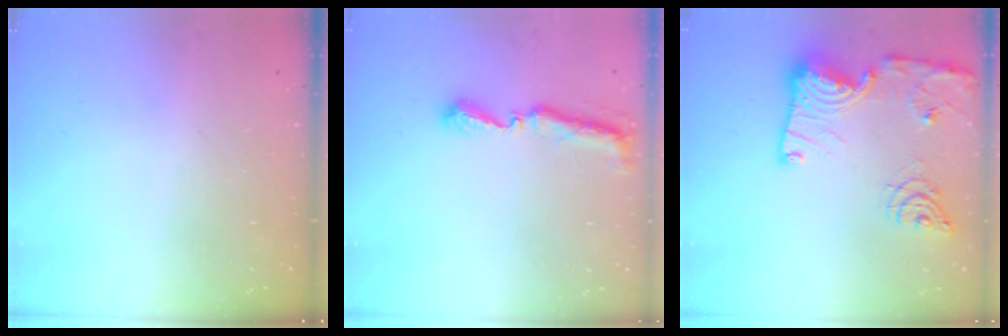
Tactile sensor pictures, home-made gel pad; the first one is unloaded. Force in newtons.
{"total": 8.1, "press": 8.1, "slide": 0.5}
{"total": 19.2, "press": 19.2, "slide": 1.7}